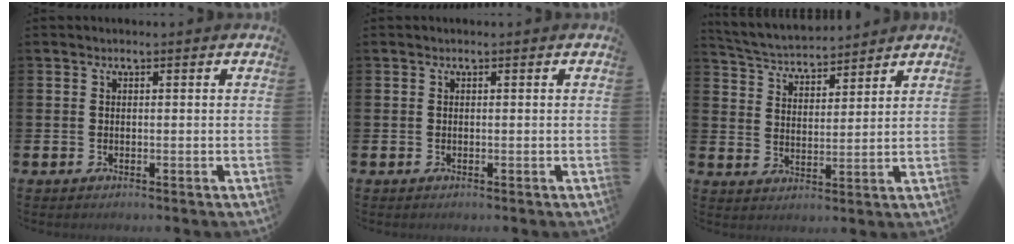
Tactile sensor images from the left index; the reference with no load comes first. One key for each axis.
{"total": 0.0}
{"total": 4.3, "fx": 4.2, "fy": 0.8, "fz": 0.1, "tx": -0.028, "ty": -0.030, "tz": 0.074}